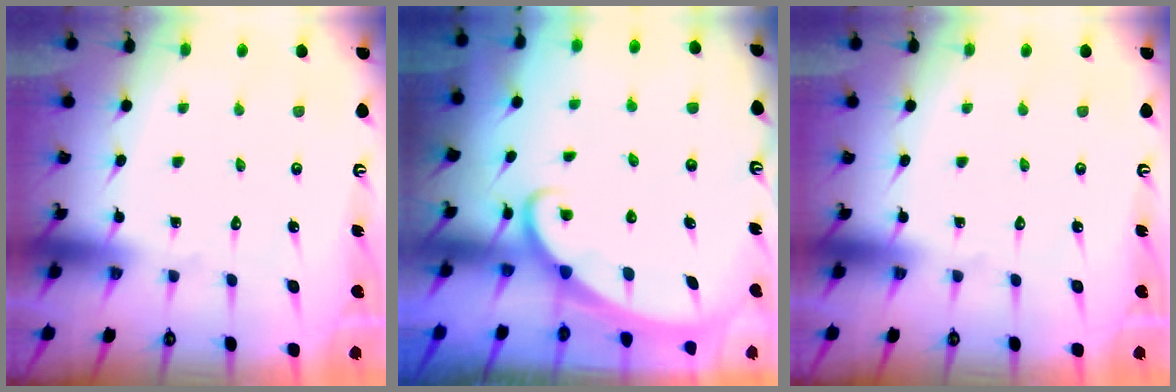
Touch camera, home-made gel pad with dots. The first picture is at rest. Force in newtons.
{"total": 2.3, "press": 2.3, "slide": 0.3}
{"total": 0.0}